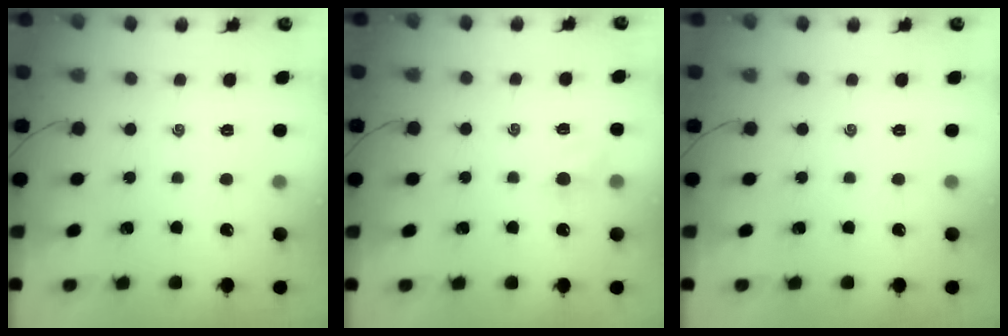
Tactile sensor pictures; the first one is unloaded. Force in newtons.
{"total": 2.9, "press": 2.7, "slide": 0.9}
{"total": 0.0}